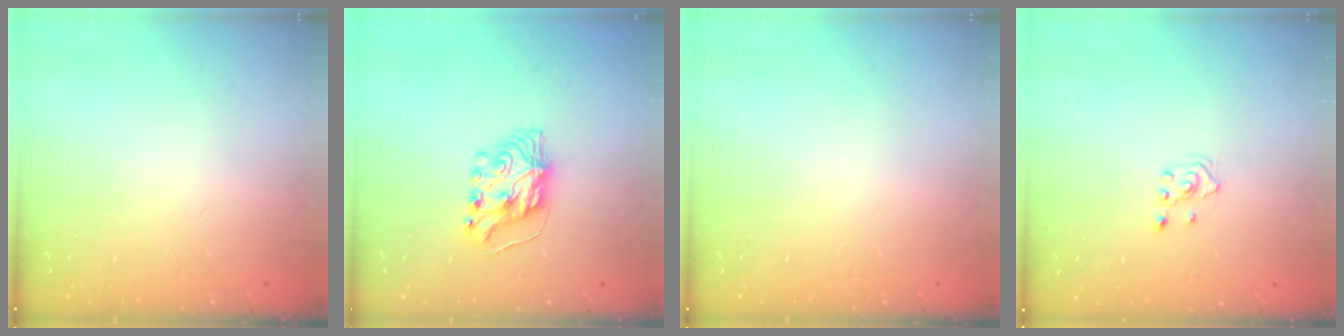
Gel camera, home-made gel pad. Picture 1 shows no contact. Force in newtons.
{"total": 6.8, "press": 6.8, "slide": 0.6}
{"total": 0.0}
{"total": 2.7, "press": 2.6, "slide": 0.8}